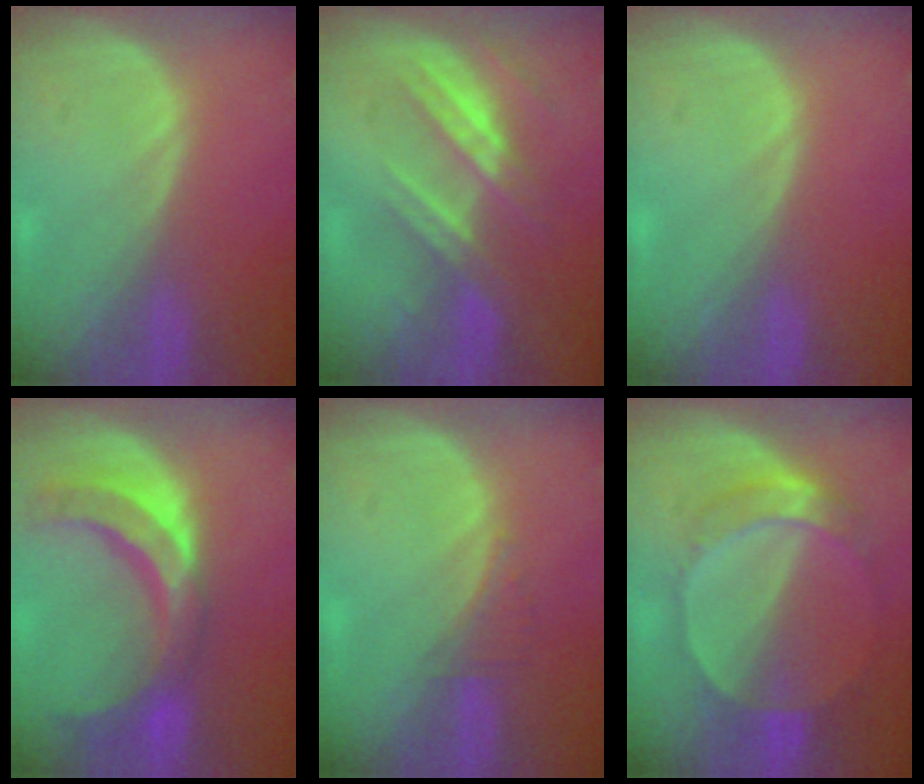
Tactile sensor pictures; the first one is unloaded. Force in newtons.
{"total": 7.2, "press": 6.7, "slide": 2.7}
{"total": 0.0}
{"total": 10.4, "press": 9.3, "slide": 4.7}
{"total": 1.7, "press": 1.6, "slide": 0.7}
{"total": 7.3, "press": 6.4, "slide": 3.6}